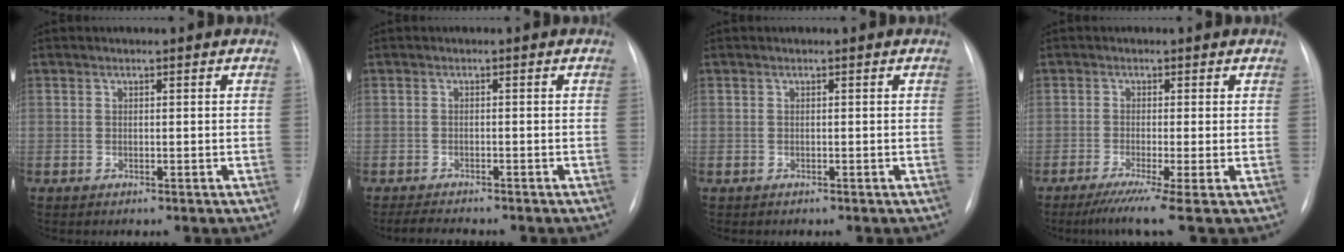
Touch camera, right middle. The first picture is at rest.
{"total": 3.2, "force": [-3.0, 0.3, 1.1], "torque": [-0.021, -0.012, -0.046]}
{"total": 0.0}
{"total": 5.7, "force": [-3.7, -0.9, 4.2], "torque": [-0.067, -0.019, -0.066]}